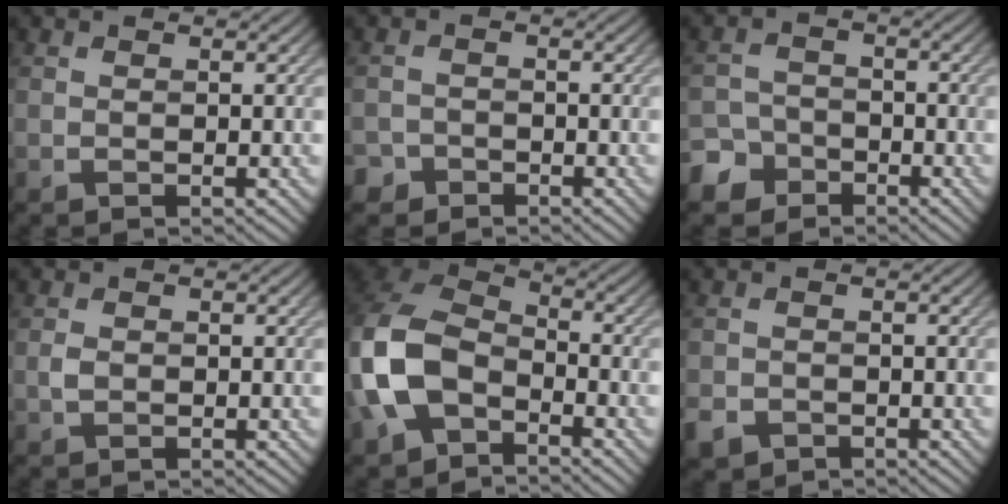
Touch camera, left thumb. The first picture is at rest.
{"total": 2.5, "force": [-1.8, 1.7, 0.0], "torque": [0.008, 0.006, -0.038]}
{"total": 5.3, "force": [-3.7, 3.7, 1.0], "torque": [-0.012, -0.005, -0.076]}
{"total": 1.2, "force": [-0.1, 0.9, 0.8], "torque": [-0.020, -0.001, -0.004]}
{"total": 11.8, "force": [-4.2, 7.7, 7.9], "torque": [-0.200, -0.008, -0.092]}
{"total": 2.6, "force": [-1.5, 1.9, 0.8], "torque": [-0.021, -0.010, -0.036]}